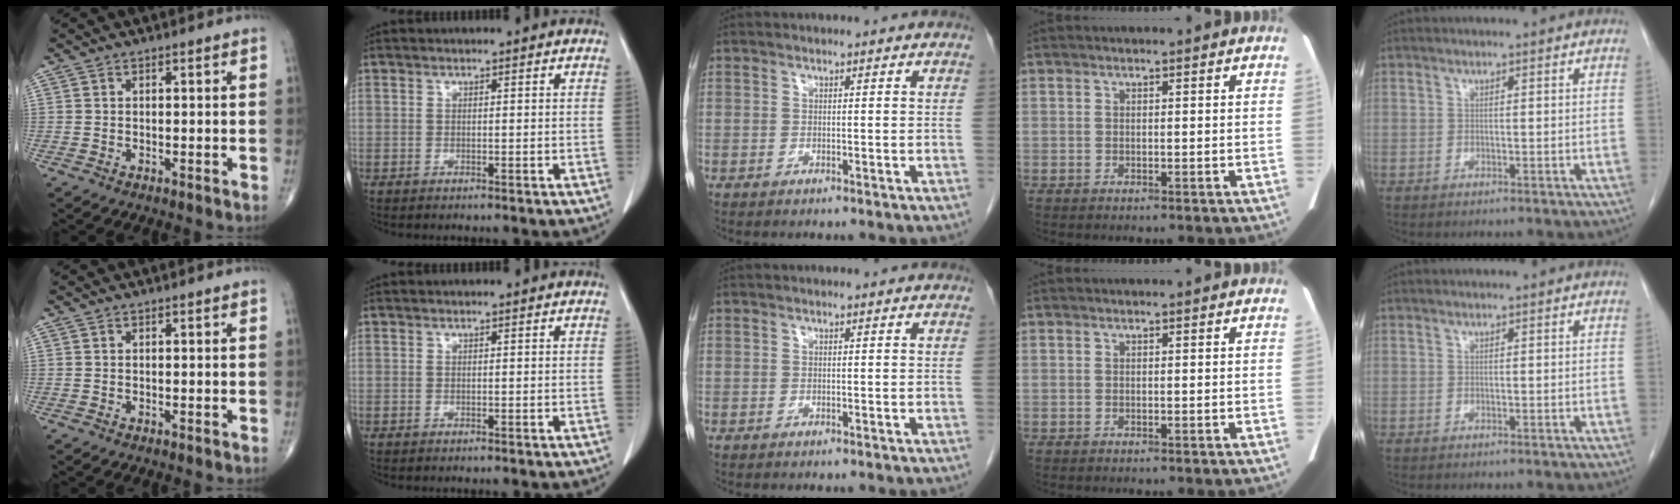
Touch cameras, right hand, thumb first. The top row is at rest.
{}